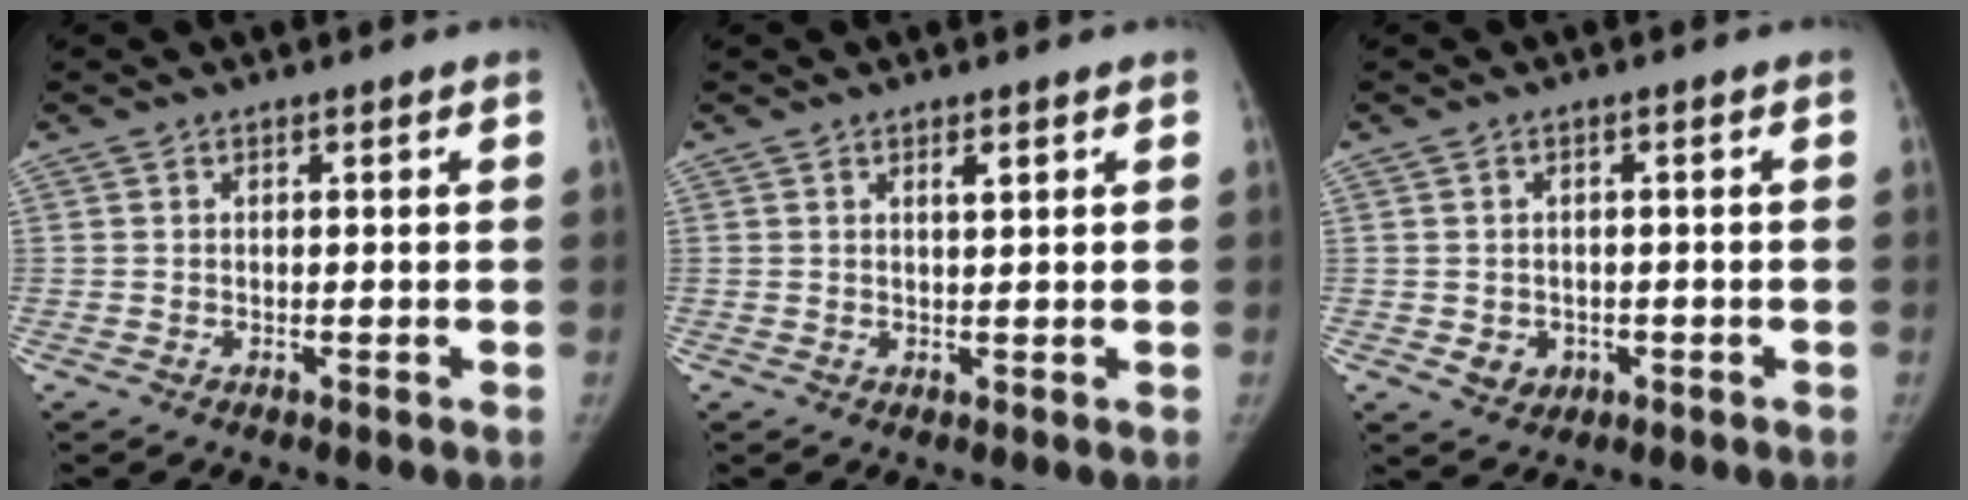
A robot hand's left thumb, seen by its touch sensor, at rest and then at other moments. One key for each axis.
{"total": 1.4, "fx": 0.8, "fy": 0.4, "fz": 1.1, "tx": -0.015, "ty": -0.002, "tz": 0.013}
{"total": 3.3, "fx": -0.9, "fy": 2.9, "fz": 1.3, "tx": -0.005, "ty": 0.005, "tz": -0.001}